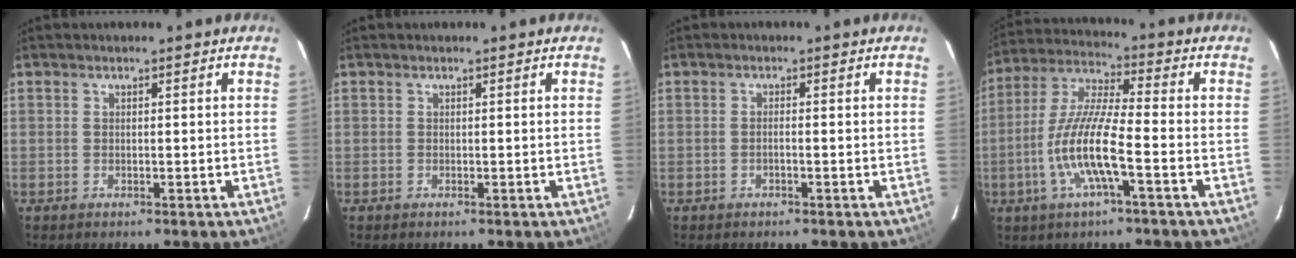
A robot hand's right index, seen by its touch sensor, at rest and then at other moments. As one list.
[{"total": 0.0}, {"total": 0.8, "force": [-0.5, 0.0, 0.7], "torque": [-0.014, 0.004, -0.010]}, {"total": 12.0, "force": [-4.0, 1.6, 11.2], "torque": [-0.236, -0.001, -0.081]}]